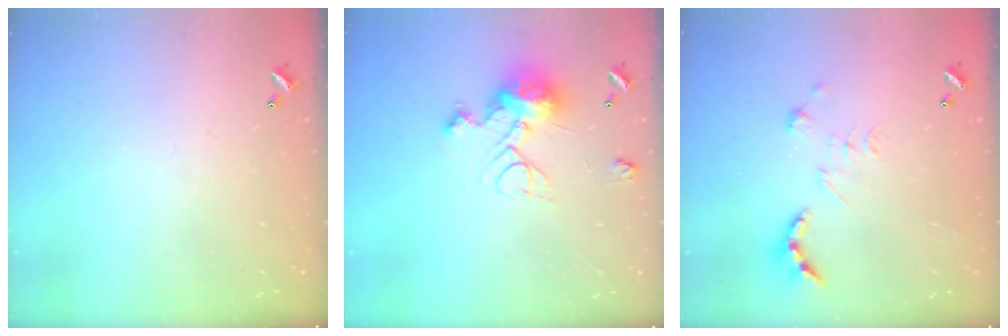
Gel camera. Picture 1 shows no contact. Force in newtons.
{"total": 18.1, "press": 18.1, "slide": 0.6}
{"total": 2.7, "press": 2.2, "slide": 1.5}